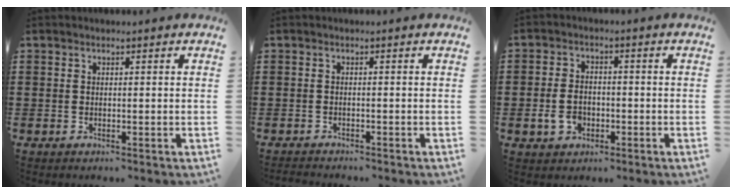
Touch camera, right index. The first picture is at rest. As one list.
[{"total": 1.1, "force": [-1.1, -0.1, -0.1], "torque": [-0.003, 0.001, -0.023]}, {"total": 4.4, "force": [-1.3, 3.0, 2.9], "torque": [-0.070, -0.003, -0.026]}]